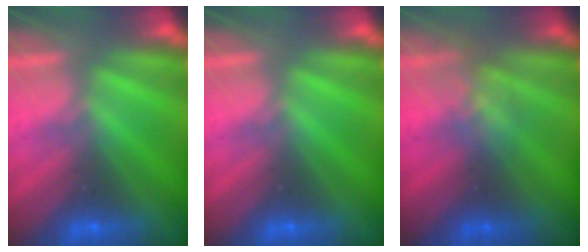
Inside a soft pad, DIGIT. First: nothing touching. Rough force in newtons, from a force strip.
{"total": 0.0}
{"total": 2.8}